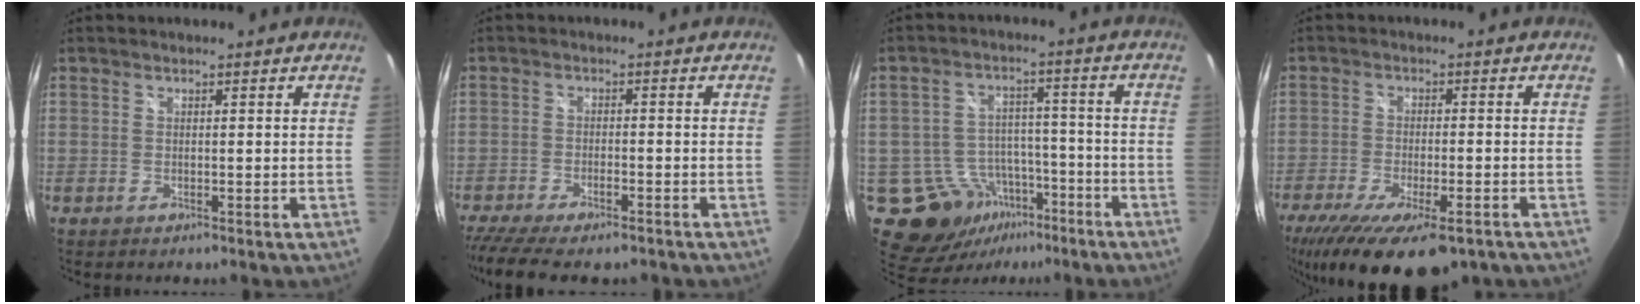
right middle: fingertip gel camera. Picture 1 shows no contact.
{"total": 11.8, "force": [-9.6, 2.9, 6.1], "torque": [-0.146, -0.036, -0.156]}
{"total": 12.4, "force": [-6.9, 9.1, 4.8], "torque": [-0.105, 0.013, -0.085]}
{"total": 18.6, "force": [-12.4, 6.5, 12.3], "torque": [-0.246, -0.064, -0.188]}